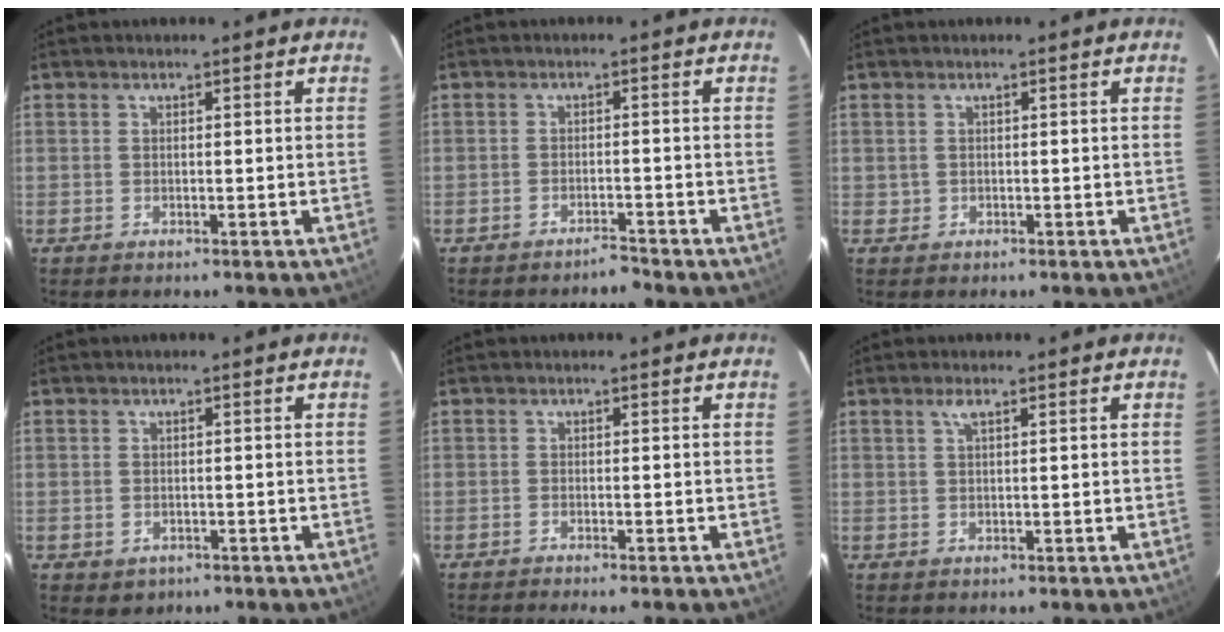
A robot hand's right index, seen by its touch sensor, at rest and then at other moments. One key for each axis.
{"total": 2.3, "fx": -2.2, "fy": 0.2, "fz": 0.3, "tx": -0.014, "ty": 0.000, "tz": -0.037}
{"total": 0.9, "fx": -0.2, "fy": 0.9, "fz": 0.0, "tx": 0.004, "ty": 0.001, "tz": 0.001}
{"total": 2.4, "fx": -1.0, "fy": 2.1, "fz": 0.6, "tx": -0.016, "ty": -0.001, "tz": -0.006}
{"total": 3.8, "fx": -3.4, "fy": -0.1, "fz": 1.6, "tx": -0.039, "ty": -0.012, "tz": -0.053}
{"total": 1.1, "fx": 0.5, "fy": -0.1, "fz": 1.0, "tx": -0.019, "ty": 0.004, "tz": 0.009}